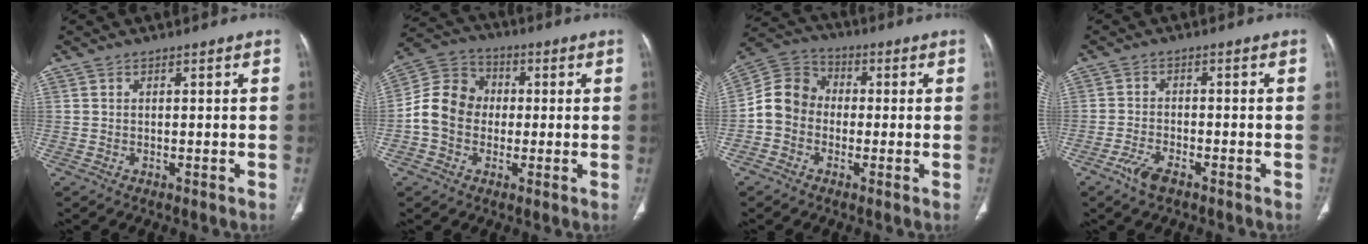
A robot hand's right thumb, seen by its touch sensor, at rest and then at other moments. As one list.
[{"total": 10.6, "force": [-0.8, 9.0, 5.5], "torque": [-0.092, 0.036, -0.026]}, {"total": 8.7, "force": [-1.4, 7.5, 4.2], "torque": [-0.065, 0.036, -0.041]}, {"total": 4.0, "force": [-2.7, 1.6, 2.5], "torque": [-0.055, 0.014, -0.050]}]